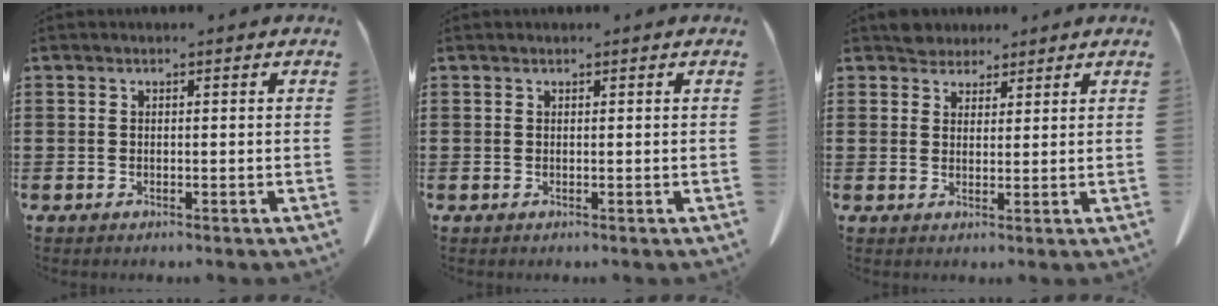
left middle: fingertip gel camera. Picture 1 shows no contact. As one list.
[{"total": 0.0}, {"total": 2.8, "force": [2.6, 1.1, 0.2], "torque": [-0.004, 0.001, 0.050]}]